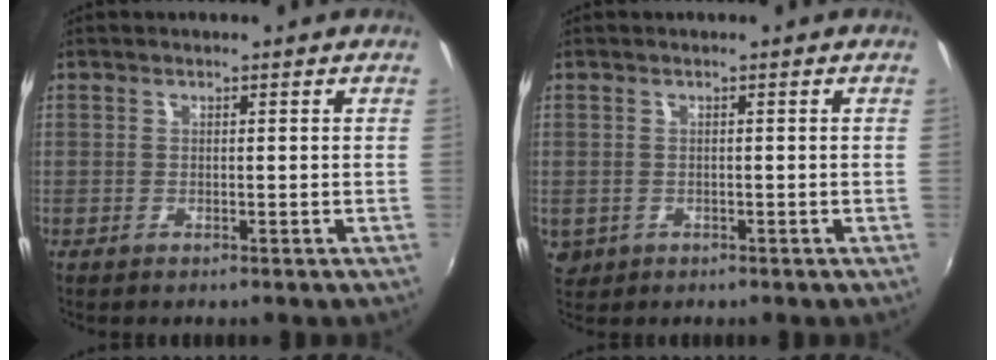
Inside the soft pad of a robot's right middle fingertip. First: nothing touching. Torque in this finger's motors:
{"motor_torque": [0.10, -0.20, 0.03, 0.01]}